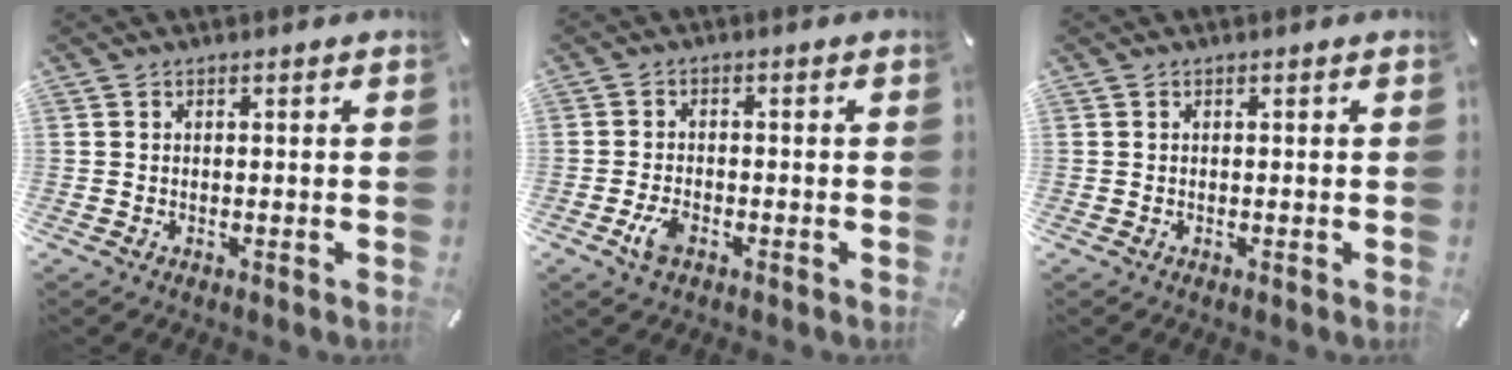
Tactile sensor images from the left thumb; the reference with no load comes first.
{"total": 4.0, "force": [-2.0, 2.1, 2.8], "torque": [-0.072, 0.000, -0.042]}
{"total": 0.0}